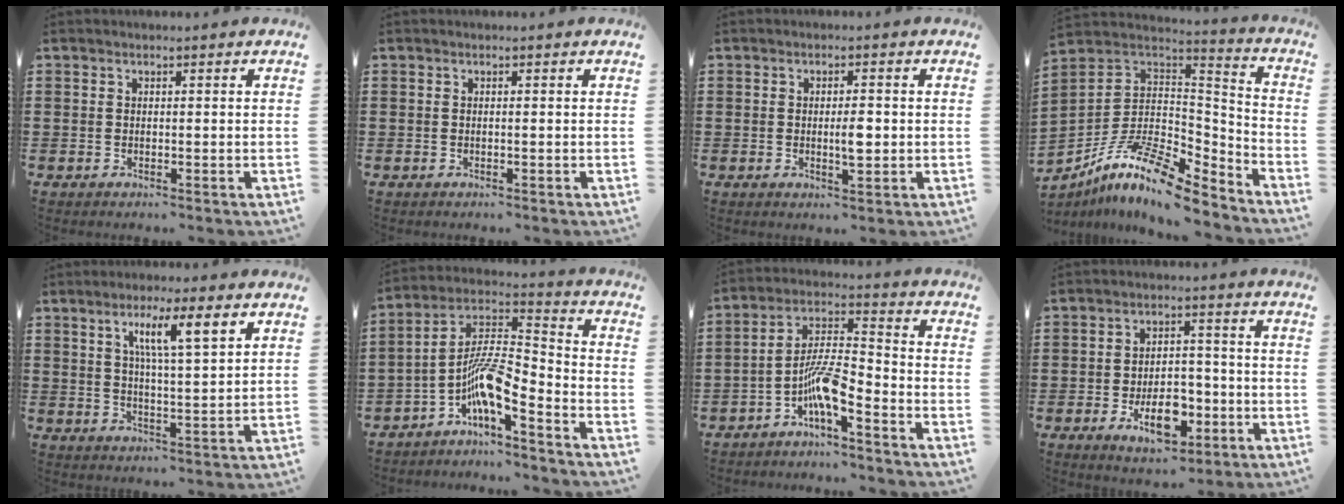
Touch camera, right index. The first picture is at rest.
{"total": 0.0}
{"total": 3.3, "force": [-0.1, 0.9, 3.2], "torque": [-0.050, -0.004, -0.005]}
{"total": 12.9, "force": [-9.0, 3.7, 8.5], "torque": [-0.170, 0.012, -0.173]}
{"total": 7.4, "force": [3.4, 0.9, 6.5], "torque": [-0.127, 0.003, 0.053]}
{"total": 8.5, "force": [-5.1, 1.9, 6.5], "torque": [-0.139, -0.014, -0.103]}
{"total": 7.3, "force": [-4.5, 1.5, 5.5], "torque": [-0.114, 0.001, -0.087]}
{"total": 8.3, "force": [-3.2, 4.5, 6.1], "torque": [-0.086, 0.001, -0.059]}